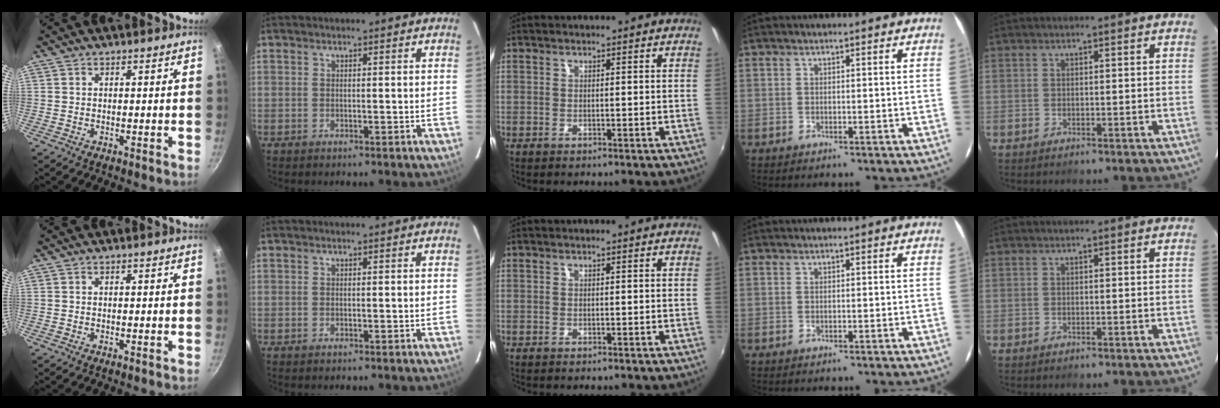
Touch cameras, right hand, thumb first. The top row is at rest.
{}